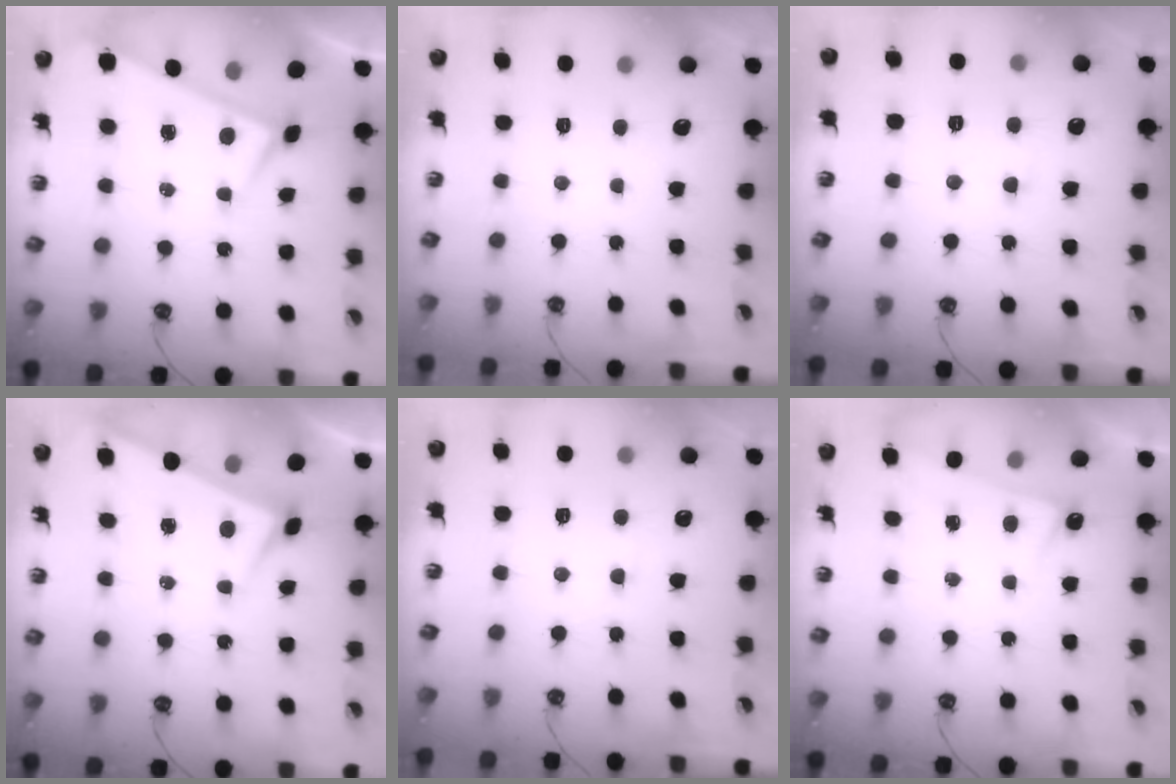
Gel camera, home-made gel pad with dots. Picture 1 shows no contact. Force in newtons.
{"total": 0.0}
{"total": 2.2, "press": 2.2, "slide": 0.6}
{"total": 2.9, "press": 2.9, "slide": 0.4}
{"total": 2.5, "press": 2.5, "slide": 0.4}
{"total": 1.8, "press": 1.8, "slide": 0.3}